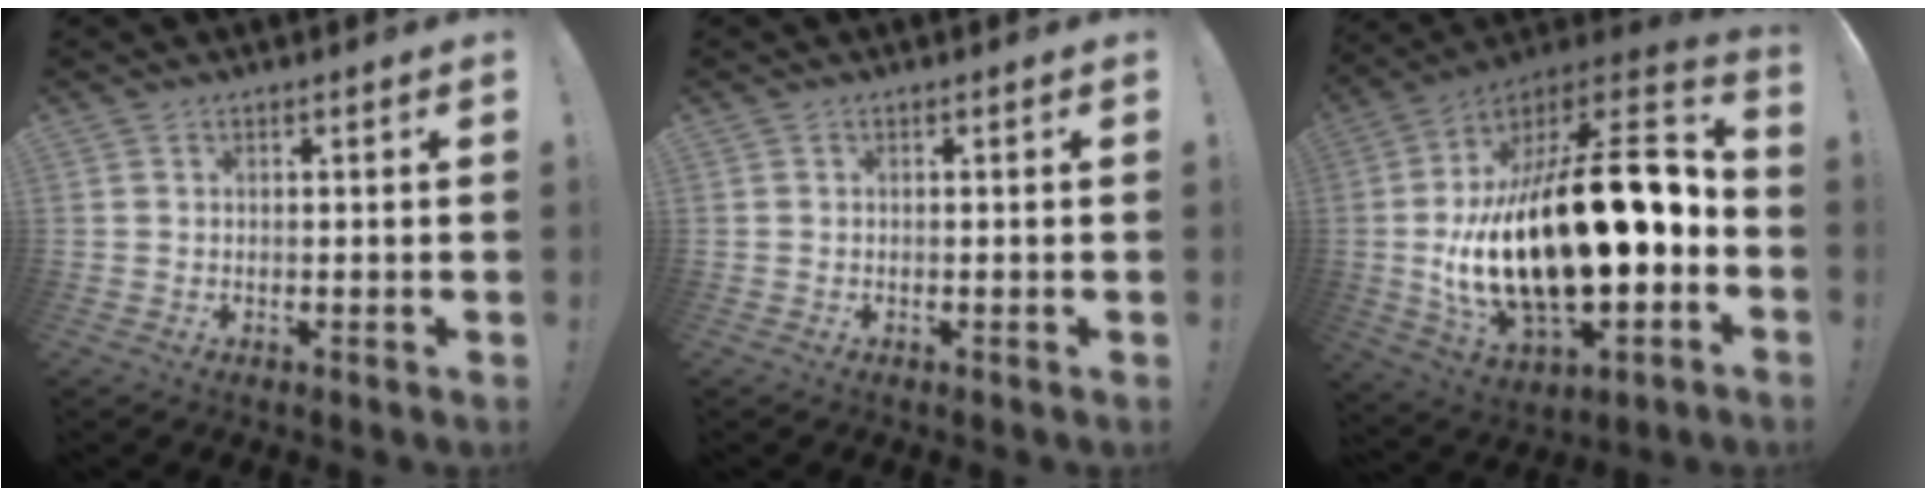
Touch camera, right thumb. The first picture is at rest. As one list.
[{"total": 0.0}, {"total": 29.0, "force": [-0.8, 13.6, 25.6], "torque": [-0.442, -0.014, 0.001]}]